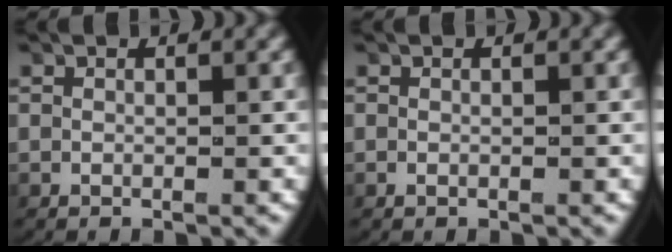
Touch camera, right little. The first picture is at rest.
{"total": 0.0}